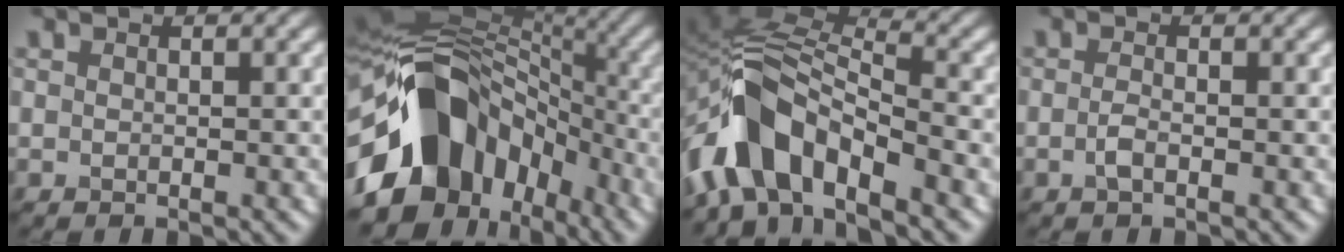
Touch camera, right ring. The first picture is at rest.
{"total": 13.8, "force": [-4.4, 9.9, 8.5], "torque": [-0.139, 0.021, -0.097]}
{"total": 9.0, "force": [-5.3, 4.4, 5.9], "torque": [-0.095, 0.010, -0.109]}
{"total": 1.2, "force": [-0.4, 0.4, 1.0], "torque": [-0.024, 0.000, -0.011]}